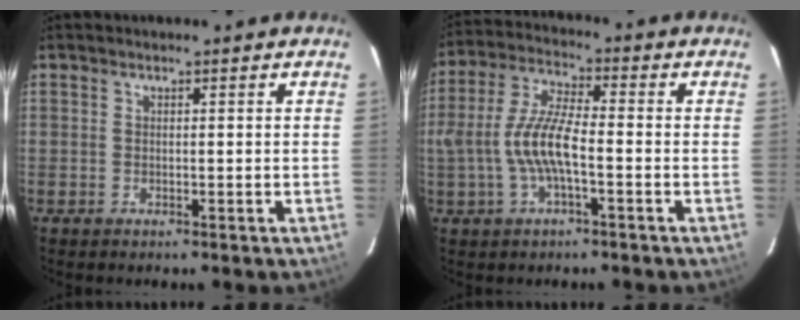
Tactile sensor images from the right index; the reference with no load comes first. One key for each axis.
{"total": 9.5, "fx": -2.3, "fy": 2.7, "fz": 8.9, "tx": -0.188, "ty": 0.007, "tz": -0.041}